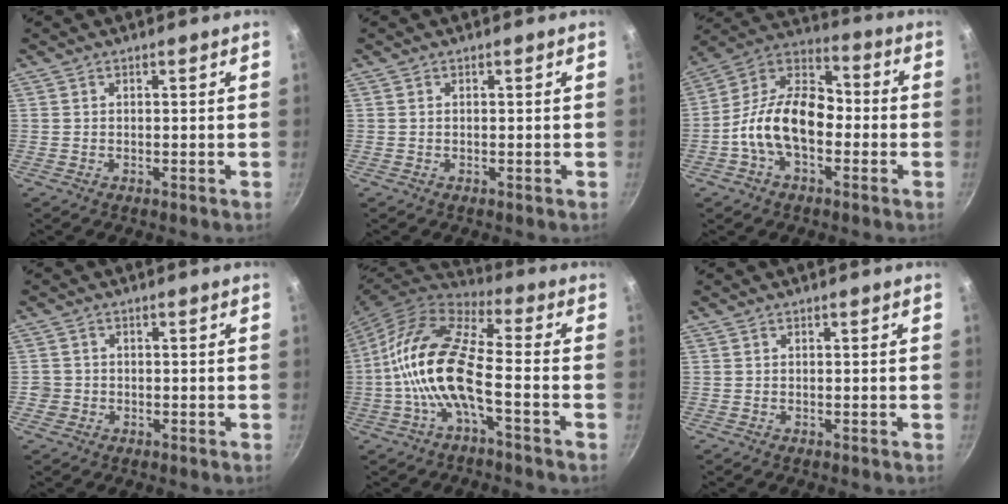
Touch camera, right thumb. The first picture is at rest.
{"total": 0.0}
{"total": 15.7, "force": [-3.5, 9.8, 11.8], "torque": [-0.177, 0.052, -0.086]}
{"total": 2.2, "force": [-0.6, 2.0, 0.4], "torque": [0.001, 0.009, -0.008]}
{"total": 15.5, "force": [-3.4, 5.5, 14.1], "torque": [-0.277, 0.038, -0.081]}
{"total": 0.0}